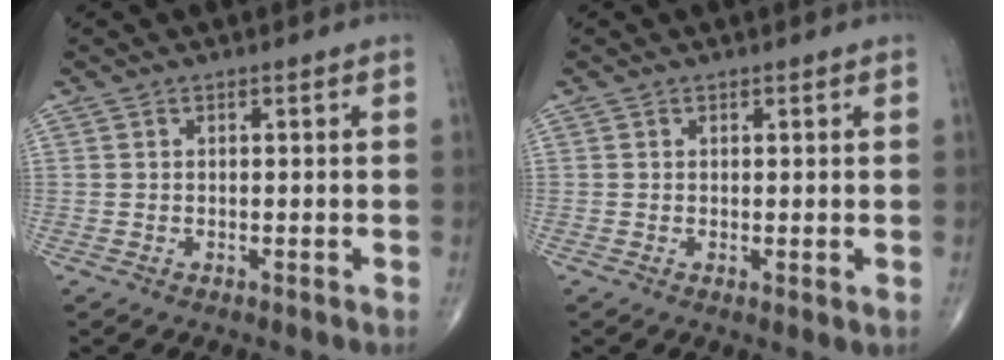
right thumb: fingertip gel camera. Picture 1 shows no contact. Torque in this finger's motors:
{"motor_torque": [-0.28, -0.14, -0.07, 0.17, -0.04]}